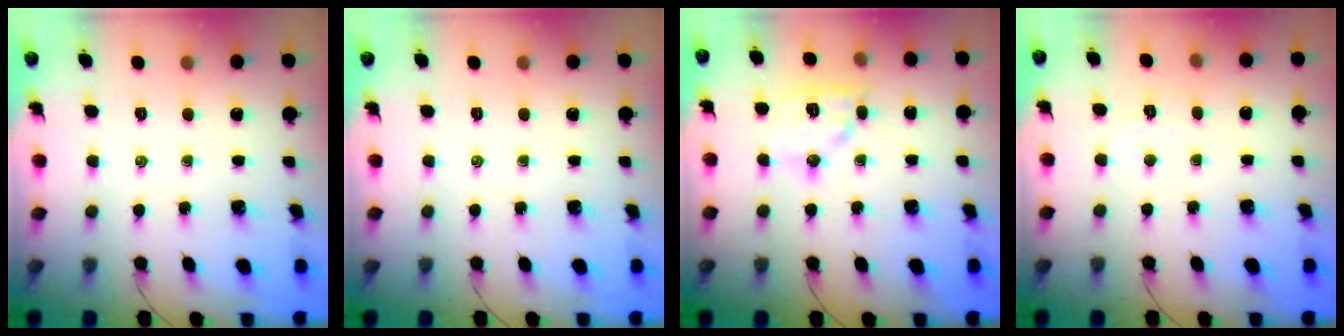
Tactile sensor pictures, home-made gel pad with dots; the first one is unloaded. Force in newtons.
{"total": 0.0}
{"total": 11.4, "press": 11.4, "slide": 0.5}
{"total": 2.7, "press": 2.6, "slide": 0.7}